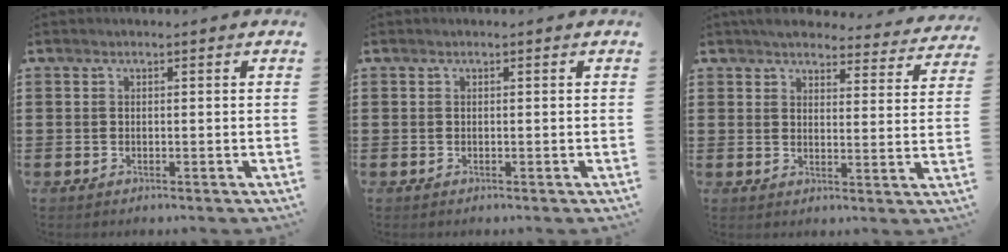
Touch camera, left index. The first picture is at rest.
{"total": 0.0}
{"total": 4.2, "force": [4.0, 0.8, 0.7], "torque": [-0.032, -0.018, 0.072]}